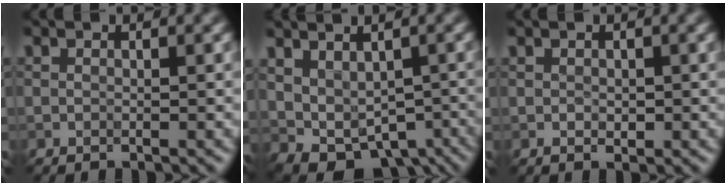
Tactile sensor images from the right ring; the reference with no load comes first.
{"total": 4.7, "force": [-0.5, 3.4, 3.2], "torque": [-0.051, -0.021, 0.014]}
{"total": 0.6, "force": [-0.1, 0.5, 0.3], "torque": [-0.008, 0.001, 0.004]}